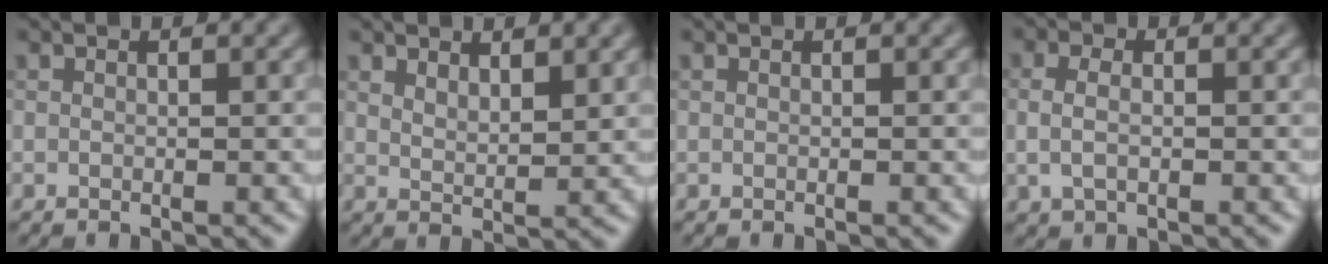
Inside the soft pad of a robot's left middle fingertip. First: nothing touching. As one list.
[{"total": 2.4, "force": [1.9, 0.7, 1.2], "torque": [-0.021, -0.003, 0.035]}, {"total": 0.0}, {"total": 2.2, "force": [0.0, 1.4, 1.7], "torque": [-0.042, -0.002, 0.002]}]